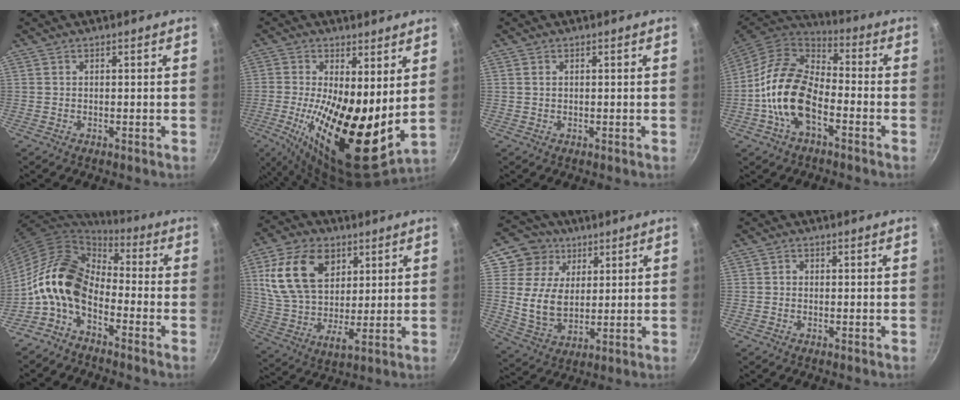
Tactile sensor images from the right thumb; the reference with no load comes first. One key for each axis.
{"total": 19.9, "fx": 0.2, "fy": 7.7, "fz": 18.4, "tx": -0.293, "ty": -0.038, "tz": 0.003}
{"total": 0.8, "fx": 0.3, "fy": 0.6, "fz": 0.5, "tx": -0.007, "ty": 0.003, "tz": 0.005}
{"total": 15.6, "fx": -4.4, "fy": 9.0, "fz": 11.9, "tx": -0.198, "ty": 0.039, "tz": -0.096}
{"total": 13.1, "fx": -3.9, "fy": 8.3, "fz": 9.4, "tx": -0.153, "ty": 0.051, "tz": -0.099}
{"total": 17.4, "fx": 6.5, "fy": 11.0, "fz": 11.8, "tx": -0.201, "ty": -0.010, "tz": 0.124}
{"total": 12.2, "fx": 4.9, "fy": 9.9, "fz": 5.2, "tx": -0.065, "ty": -0.021, "tz": 0.089}
{"total": 0.9, "fx": -0.2, "fy": 0.8, "fz": 0.3, "tx": -0.003, "ty": 0.004, "tz": -0.005}